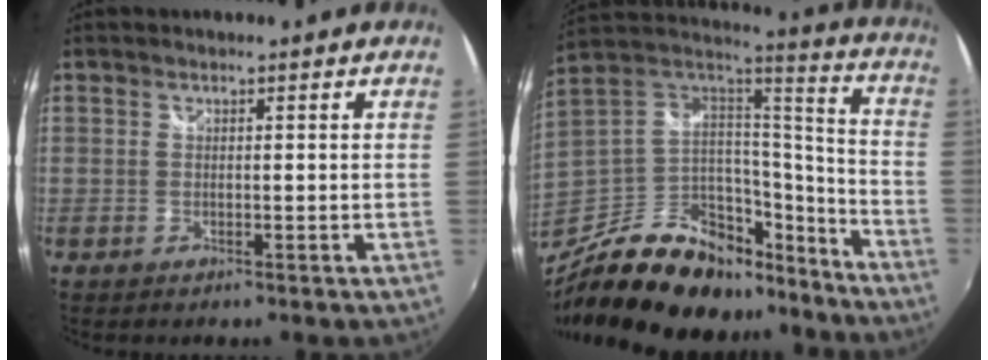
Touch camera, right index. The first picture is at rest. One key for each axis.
{"total": 28.9, "fx": -18.4, "fy": 15.5, "fz": 16.0, "tx": -0.308, "ty": 0.038, "tz": -0.268}